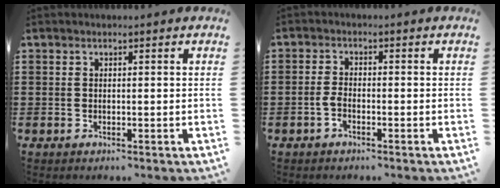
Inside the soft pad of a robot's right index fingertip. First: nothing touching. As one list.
[{"total": 2.1, "force": [-1.1, 0.8, 1.6], "torque": [-0.038, 0.000, -0.023]}]